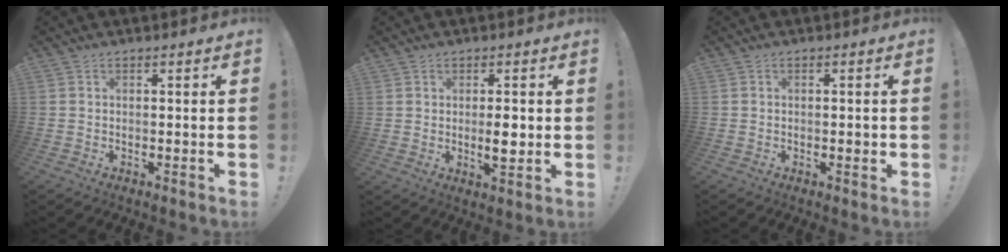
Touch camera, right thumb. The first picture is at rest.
{"total": 5.4, "force": [0.5, 4.3, 3.3], "torque": [-0.034, 0.002, 0.008]}
{"total": 1.3, "force": [-0.2, 0.7, 1.1], "torque": [-0.016, 0.003, -0.002]}